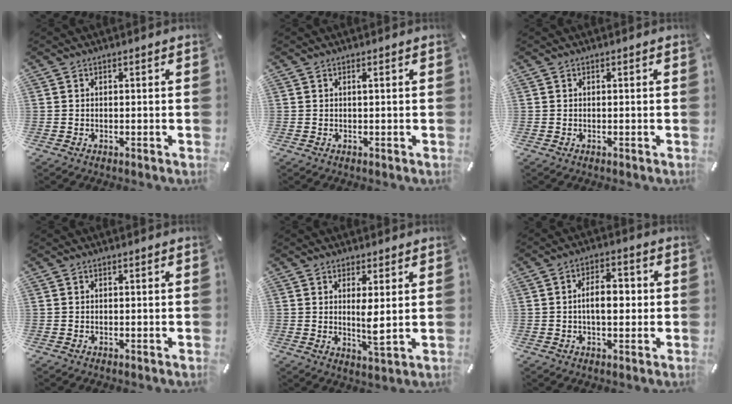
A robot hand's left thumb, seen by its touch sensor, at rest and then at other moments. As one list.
[{"total": 0.8, "force": [0.2, 0.0, 0.7], "torque": [-0.013, 0.000, 0.003]}, {"total": 0.0}, {"total": 0.0}, {"total": 5.2, "force": [1.2, 1.2, 4.9], "torque": [-0.088, -0.015, 0.016]}, {"total": 7.6, "force": [-0.2, 4.3, 6.3], "torque": [-0.091, 0.006, -0.010]}]